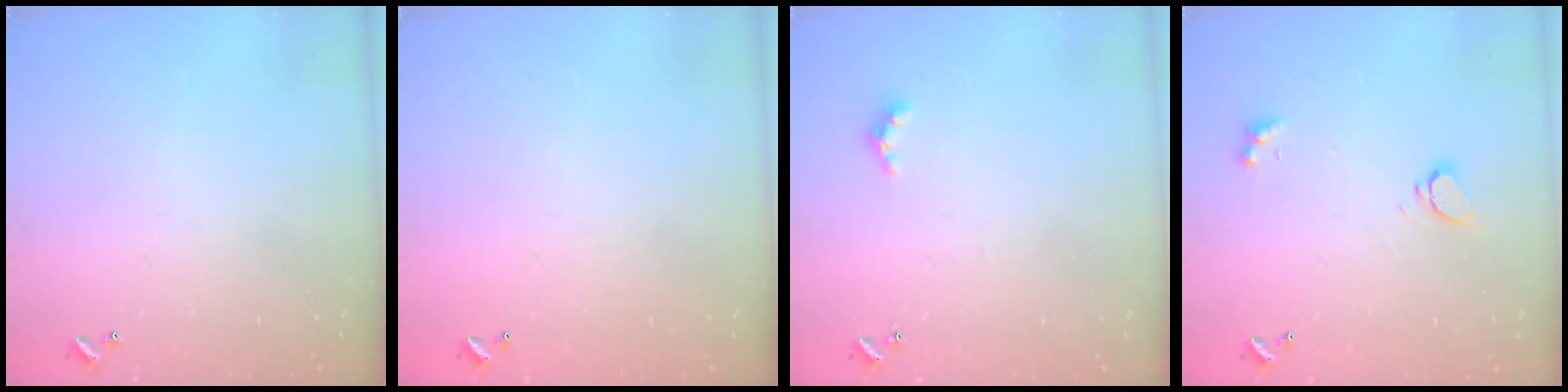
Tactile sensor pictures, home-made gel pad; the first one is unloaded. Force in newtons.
{"total": 2.9, "press": 2.9, "slide": 0.1}
{"total": 2.4, "press": 2.3, "slide": 0.5}
{"total": 2.4, "press": 2.3, "slide": 0.4}